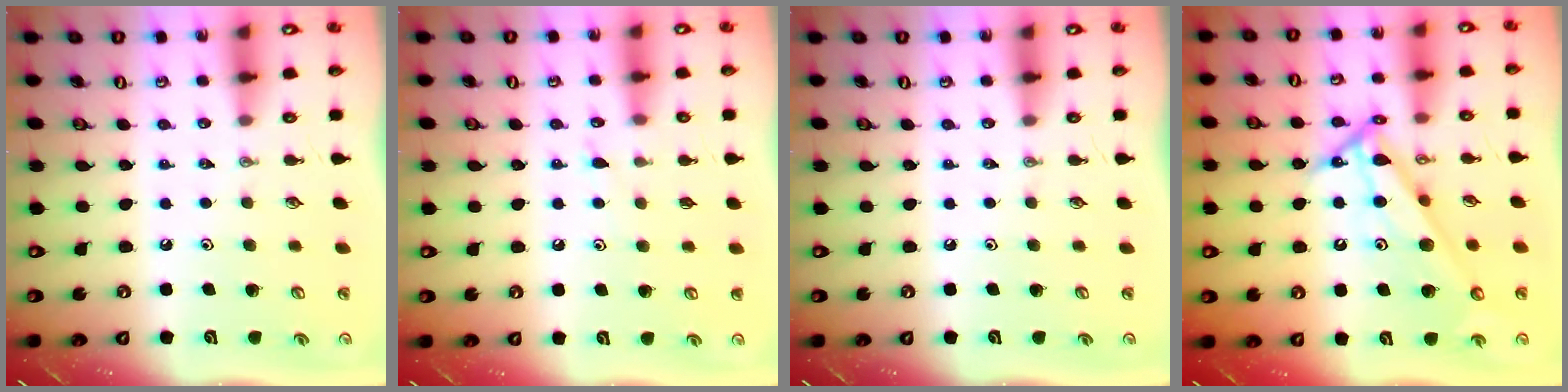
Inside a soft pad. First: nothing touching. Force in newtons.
{"total": 4.6, "press": 4.6, "slide": 0.4}
{"total": 0.0}
{"total": 10.7, "press": 10.7, "slide": 0.5}